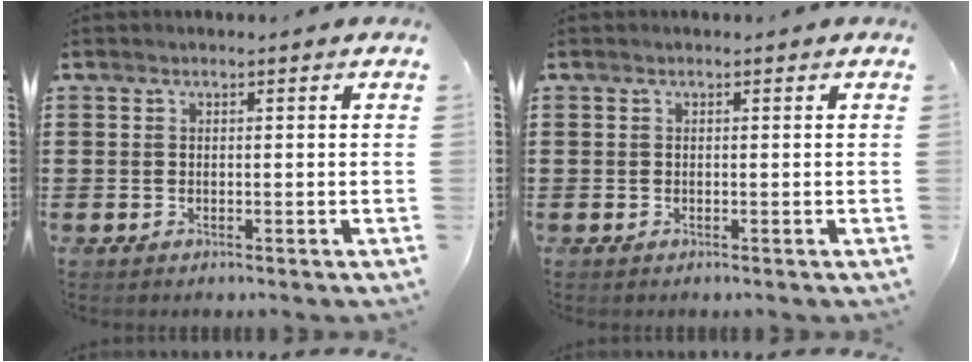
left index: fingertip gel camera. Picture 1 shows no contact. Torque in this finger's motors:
{"motor_torque": [0.04, 0.04, 0.00, 0.00]}